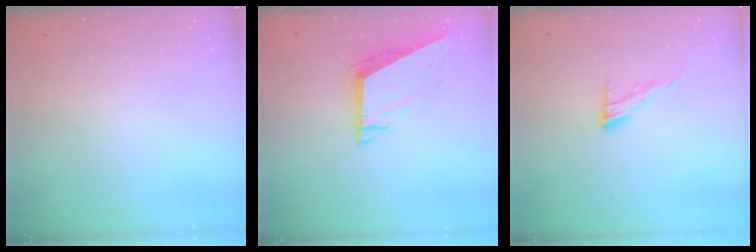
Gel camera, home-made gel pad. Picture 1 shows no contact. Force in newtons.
{"total": 8.9, "press": 8.4, "slide": 2.7}
{"total": 9.8, "press": 9.8, "slide": 0.6}